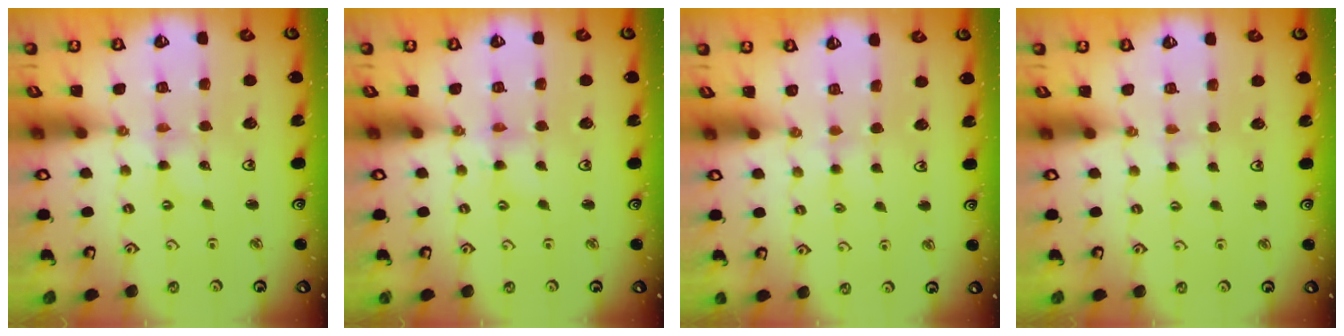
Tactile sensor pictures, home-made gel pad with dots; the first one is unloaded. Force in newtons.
{"total": 2.4, "press": 2.4, "slide": 0.3}
{"total": 2.1, "press": 2.0, "slide": 0.4}
{"total": 1.9, "press": 1.9, "slide": 0.3}